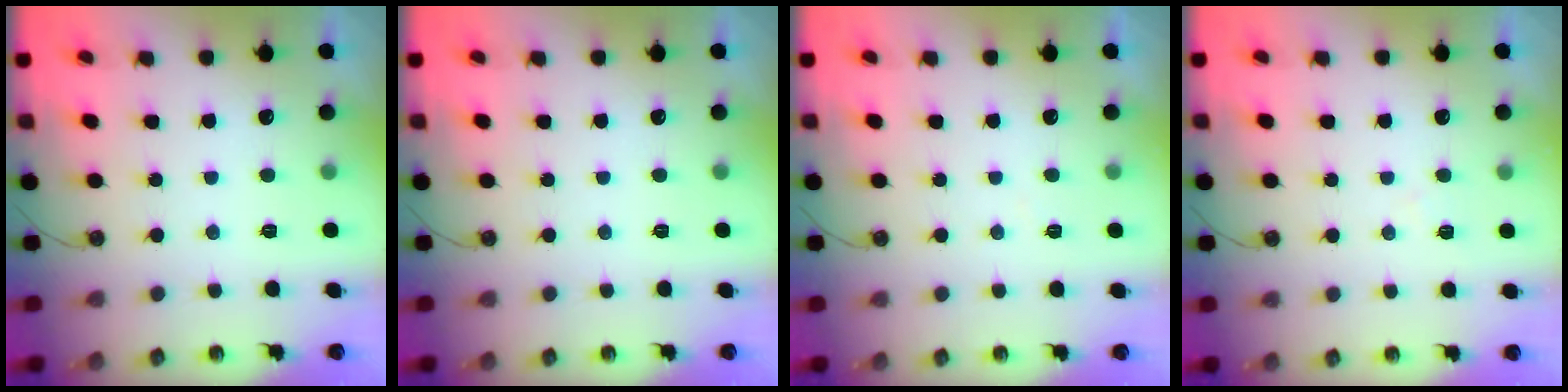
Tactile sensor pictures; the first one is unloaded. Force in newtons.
{"total": 0.0}
{"total": 4.2, "press": 4.1, "slide": 0.6}
{"total": 4.6, "press": 4.6, "slide": 0.7}